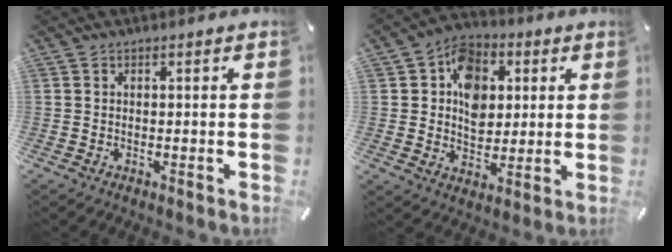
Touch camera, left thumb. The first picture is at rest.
{"total": 11.0, "force": [2.0, 9.3, 5.5], "torque": [-0.073, 0.011, 0.038]}